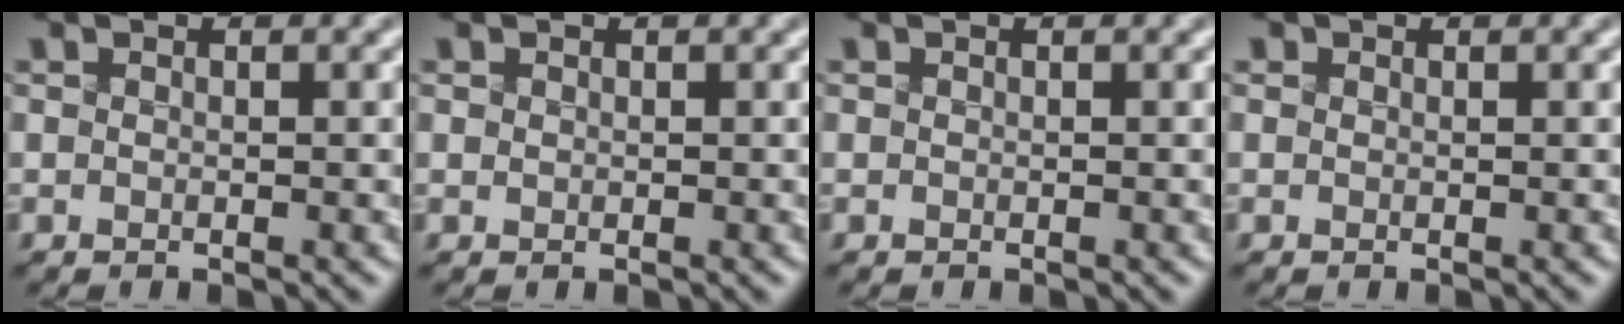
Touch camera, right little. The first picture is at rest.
{"total": 0.6, "force": [0.3, 0.5, 0.2], "torque": [-0.011, 0.005, 0.011]}
{"total": 0.0}
{"total": 0.9, "force": [0.5, 0.7, 0.4], "torque": [-0.011, 0.009, 0.002]}